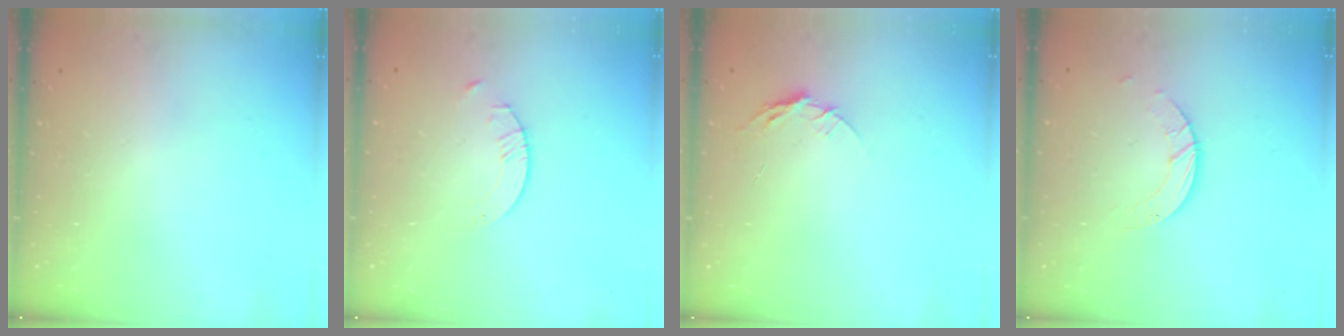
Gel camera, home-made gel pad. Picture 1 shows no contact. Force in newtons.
{"total": 1.6, "press": 1.6, "slide": 0.2}
{"total": 6.5, "press": 6.5, "slide": 0.6}
{"total": 3.6, "press": 3.6, "slide": 0.2}